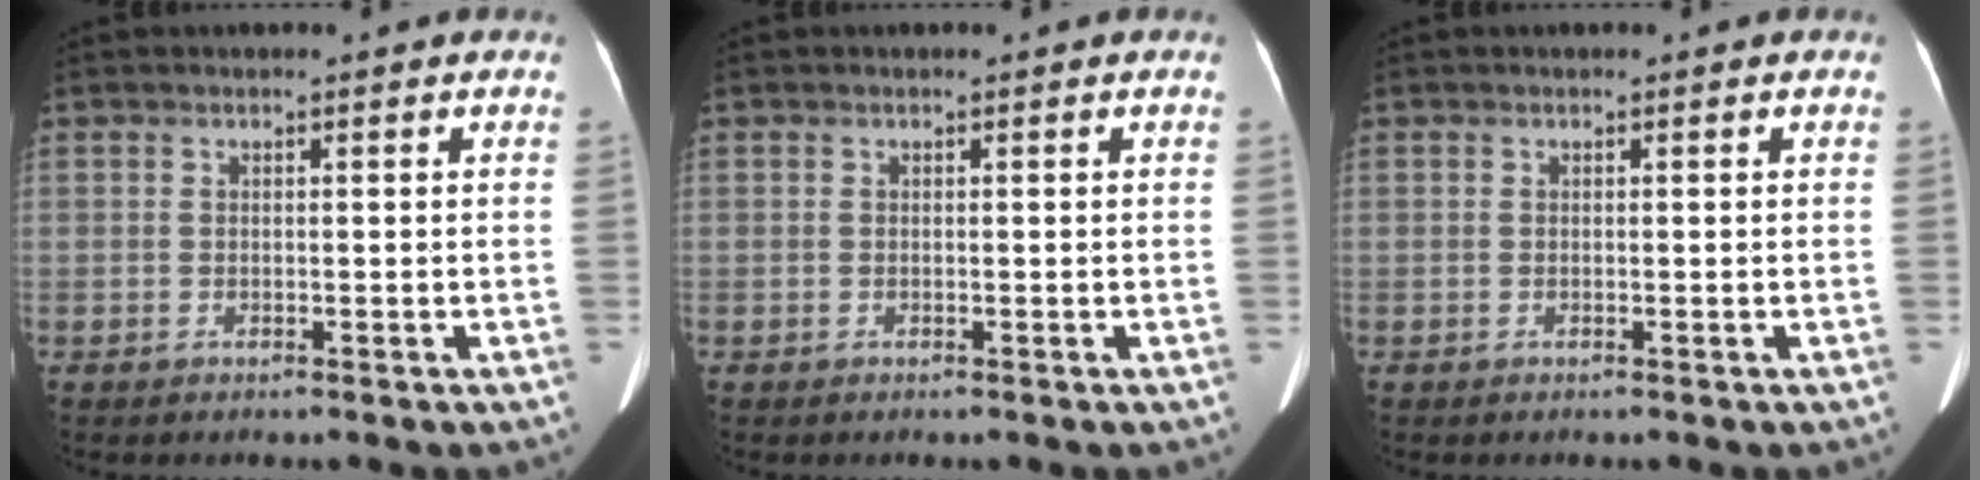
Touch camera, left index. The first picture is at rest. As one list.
[{"total": 0.0}, {"total": 0.0}]